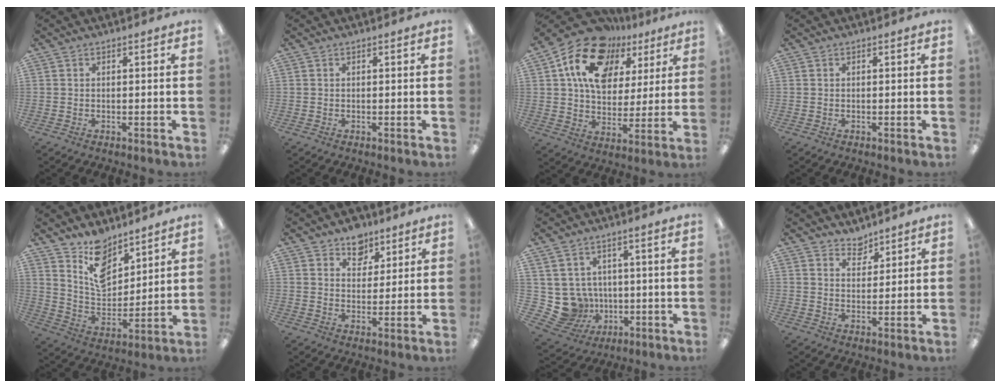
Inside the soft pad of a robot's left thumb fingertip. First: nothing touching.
{"total": 0.0}
{"total": 17.7, "force": [9.9, 12.1, 8.3], "torque": [-0.151, -0.044, 0.181]}
{"total": 0.0}
{"total": 11.7, "force": [8.8, 6.2, 4.6], "torque": [-0.074, -0.062, 0.166]}
{"total": 7.4, "force": [5.4, 4.8, 1.3], "torque": [-0.009, -0.031, 0.098]}
{"total": 8.4, "force": [0.2, 8.2, 1.9], "torque": [-0.085, -0.011, 0.015]}
{"total": 4.4, "force": [4.0, 1.7, 0.2], "torque": [0.002, -0.027, 0.074]}